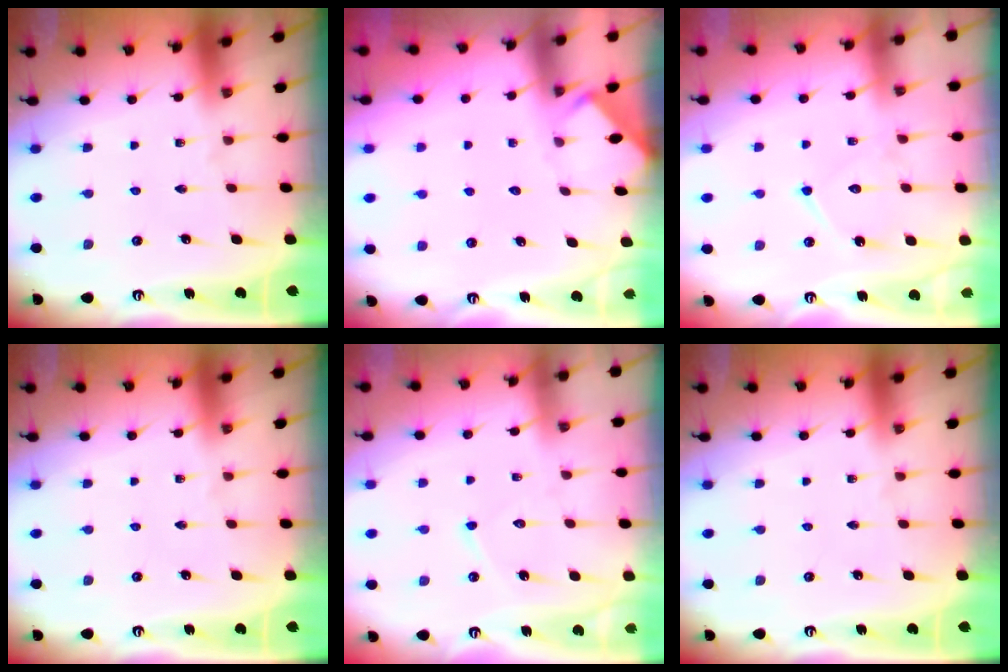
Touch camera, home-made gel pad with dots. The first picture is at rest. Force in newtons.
{"total": 3.4, "press": 3.4, "slide": 0.4}
{"total": 10.8, "press": 10.8, "slide": 0.9}
{"total": 0.0}
{"total": 5.4, "press": 5.4, "slide": 0.4}
{"total": 0.0}